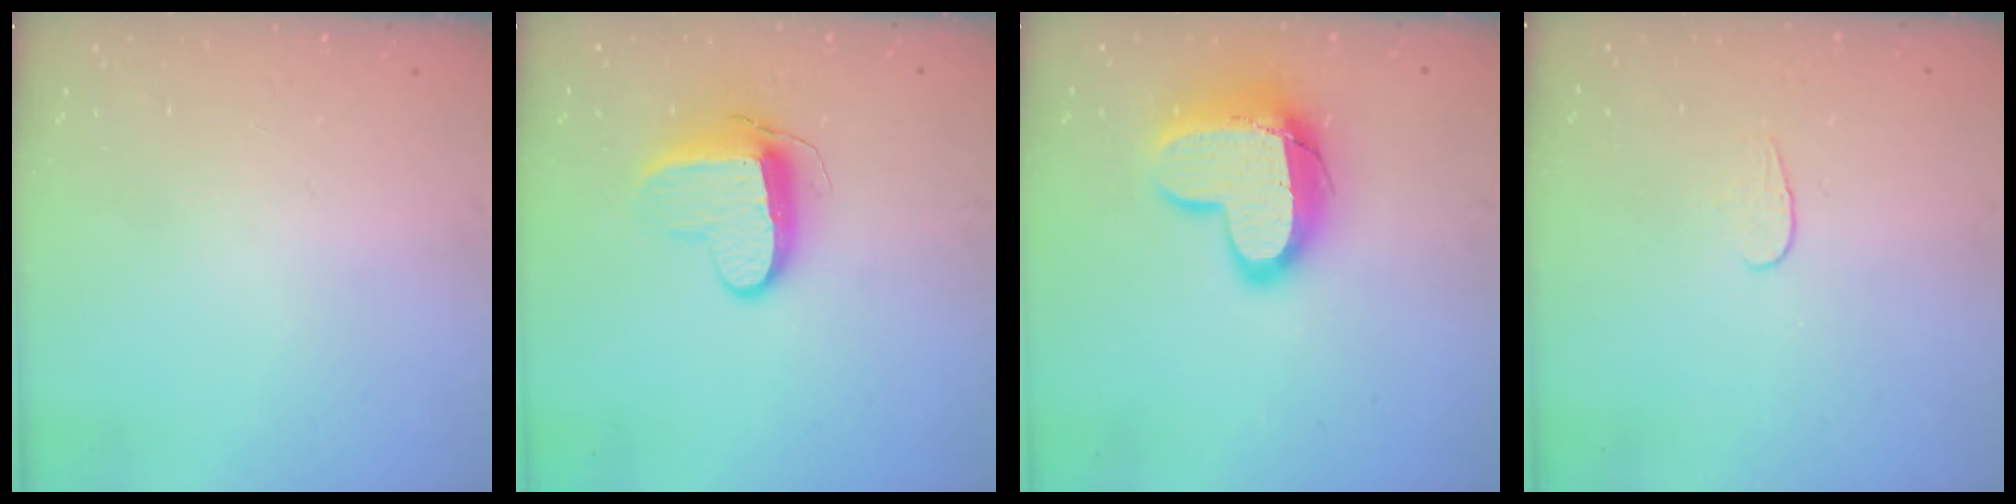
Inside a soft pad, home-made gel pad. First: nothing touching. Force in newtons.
{"total": 10.4, "press": 10.4, "slide": 0.5}
{"total": 15.4, "press": 15.4, "slide": 1.1}
{"total": 3.8, "press": 3.8, "slide": 0.4}